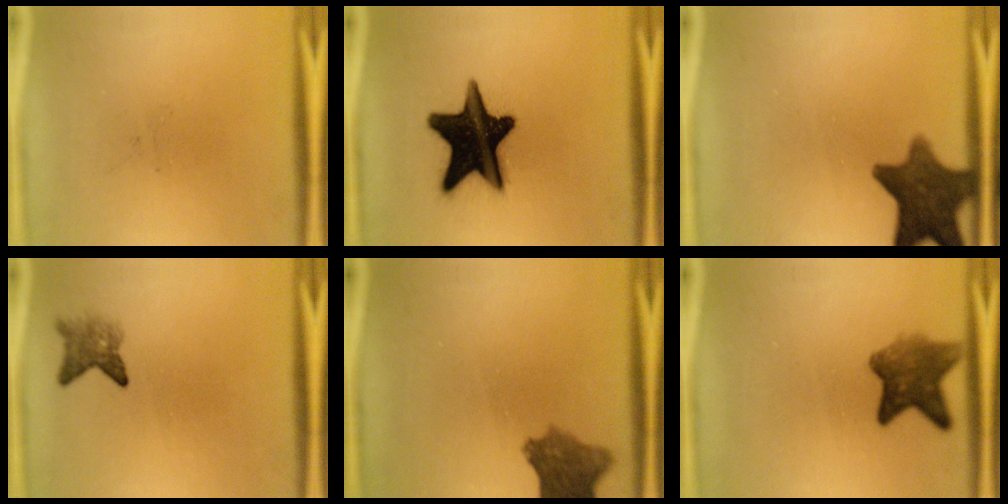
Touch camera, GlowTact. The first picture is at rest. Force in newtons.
{"total": 19.2}
{"total": 11.2}
{"total": 2.8}
{"total": 7.3}
{"total": 6.6}